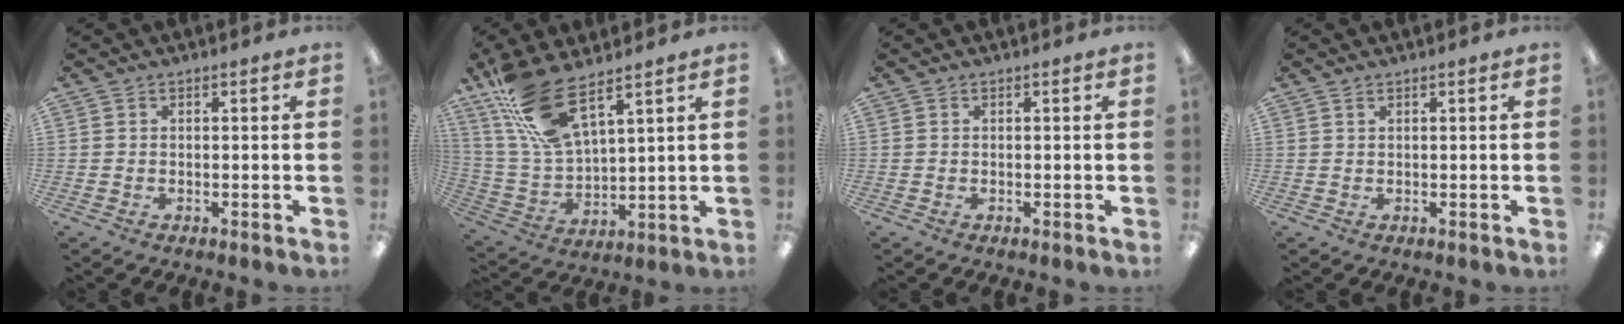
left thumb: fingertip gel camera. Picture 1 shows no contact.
{"total": 15.8, "force": [10.6, 5.2, 10.4], "torque": [-0.238, -0.044, 0.192]}
{"total": 0.0}
{"total": 0.5, "force": [0.4, 0.1, 0.3], "torque": [-0.008, 0.001, 0.008]}